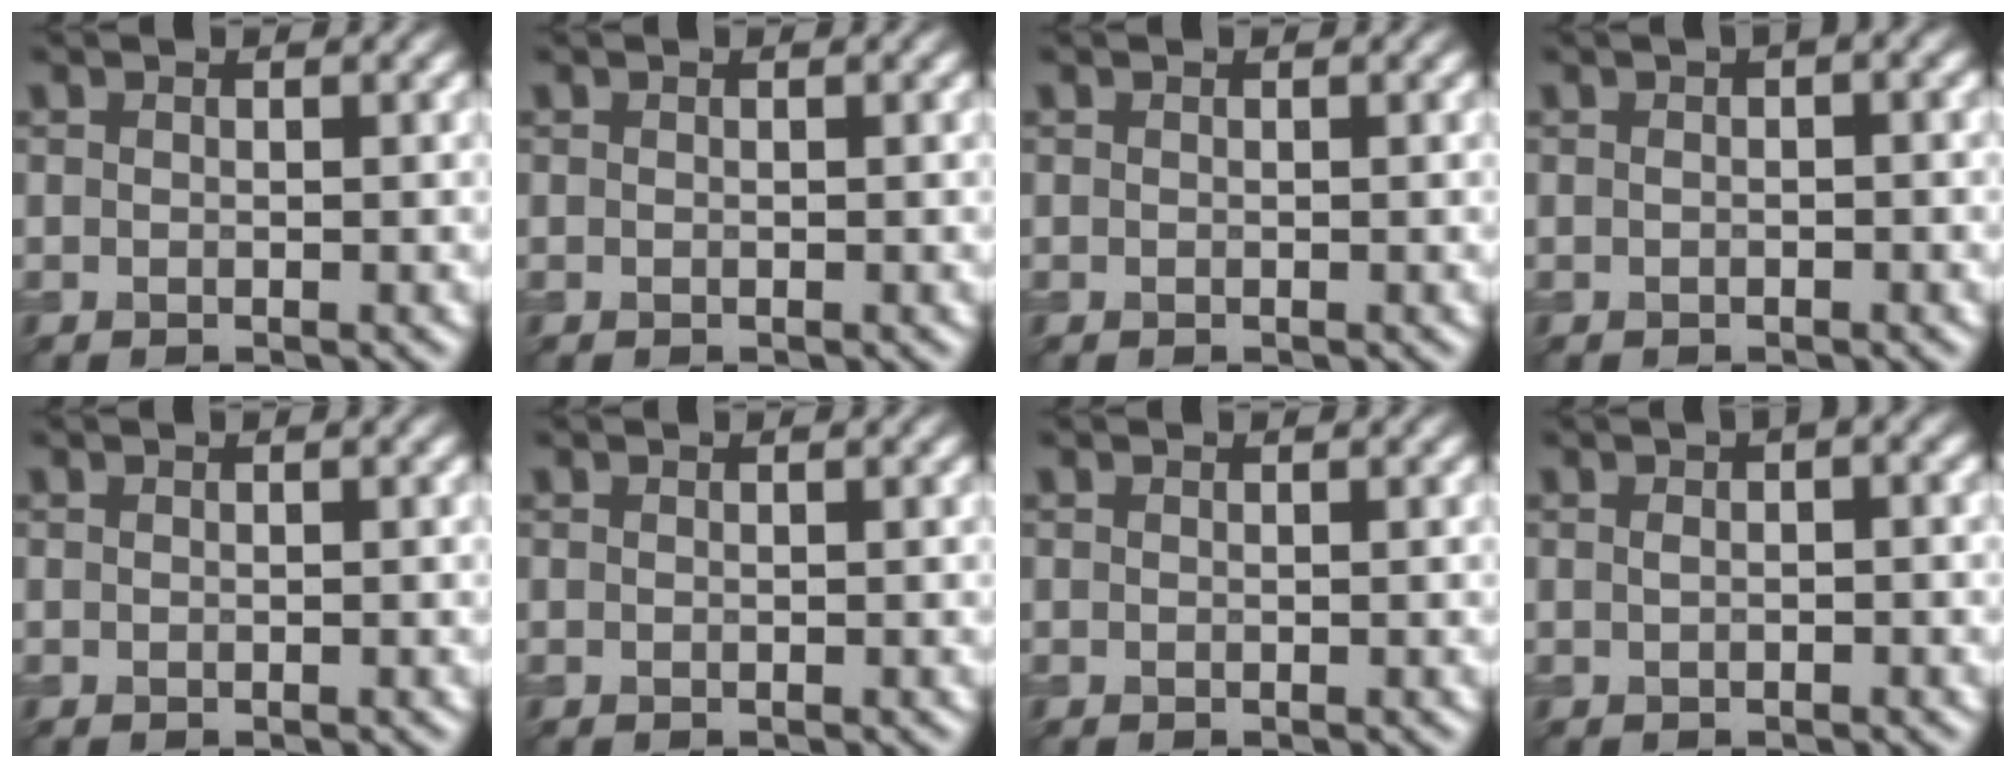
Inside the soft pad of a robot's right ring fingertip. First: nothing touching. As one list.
[{"total": 0.0}, {"total": 0.0}, {"total": 1.2, "force": [0.2, 0.3, 1.1], "torque": [-0.021, 0.002, 0.002]}, {"total": 0.0}, {"total": 0.0}, {"total": 0.0}, {"total": 1.5, "force": [0.3, 0.5, 1.4], "torque": [-0.027, 0.005, 0.003]}]